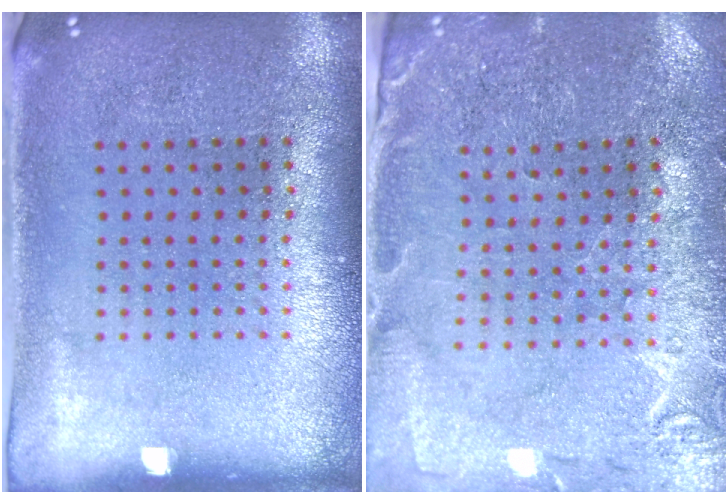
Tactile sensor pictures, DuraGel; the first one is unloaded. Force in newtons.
{"total": 0.5, "press": 0.5, "slide": 0.2}